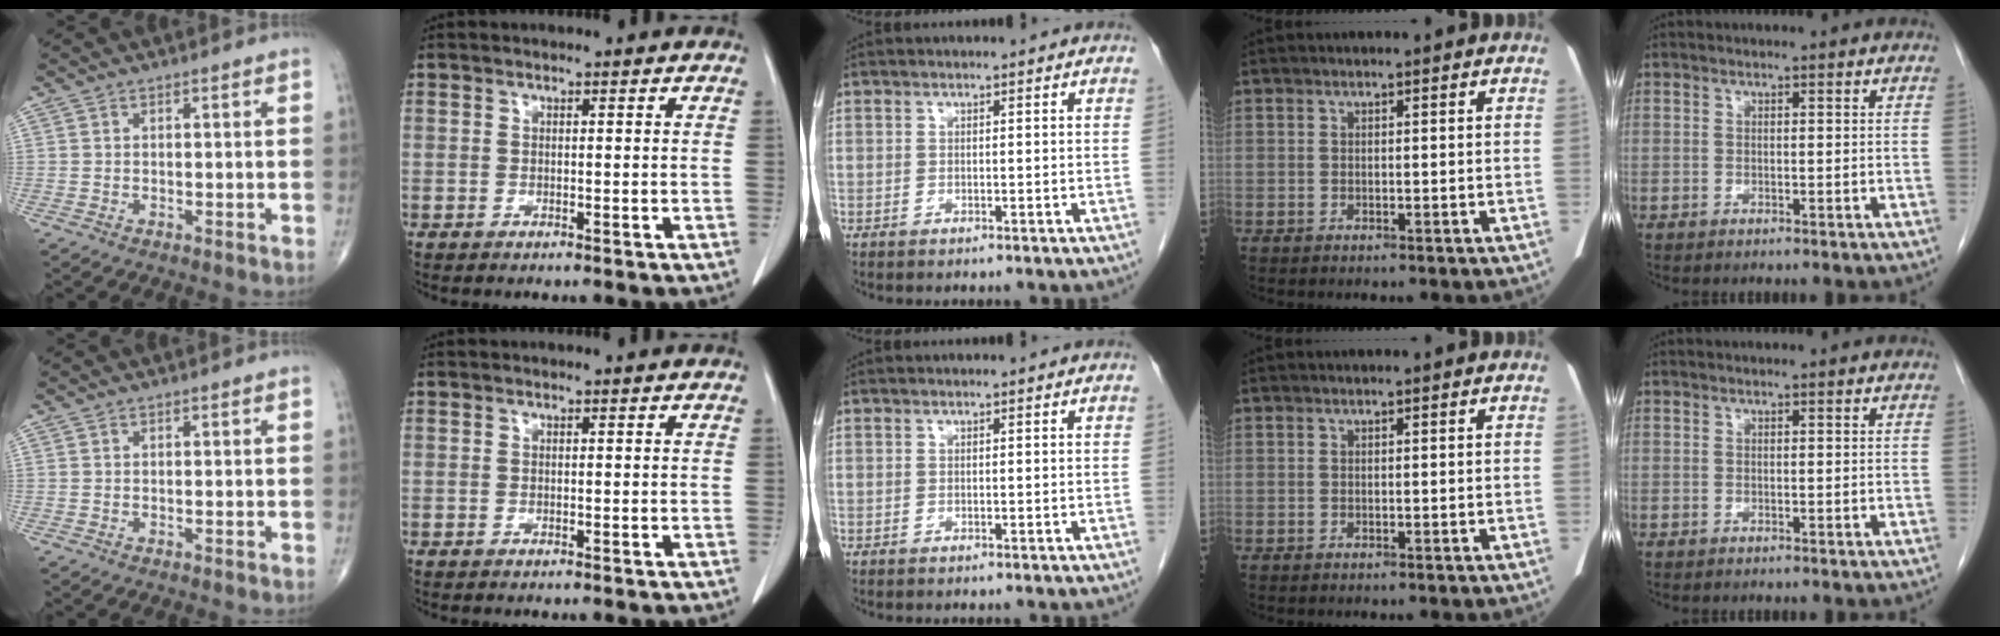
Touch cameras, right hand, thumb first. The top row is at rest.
{}